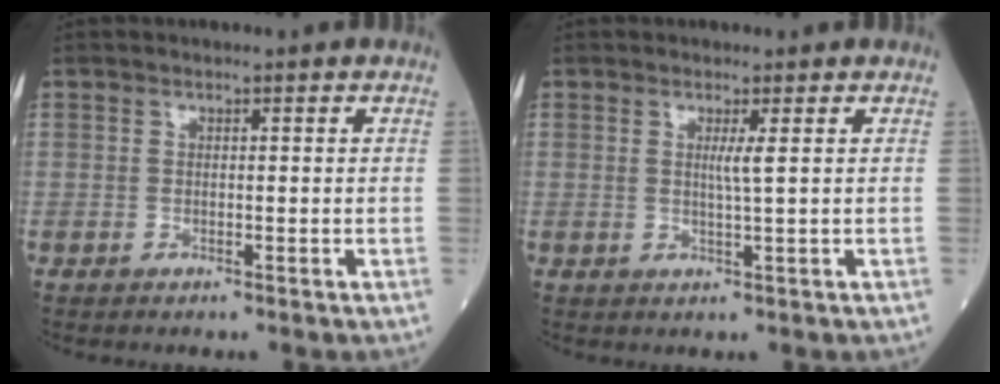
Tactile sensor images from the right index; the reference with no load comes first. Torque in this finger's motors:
{"motor_torque": [0.24, 0.11, 0.16, 0.04]}